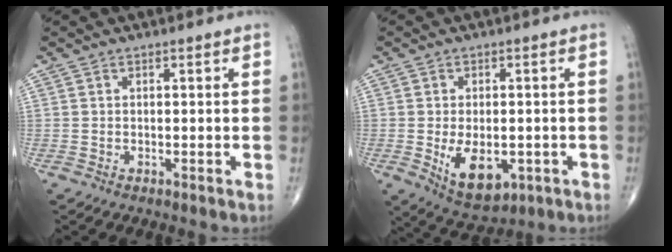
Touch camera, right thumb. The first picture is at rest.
{"total": 9.5, "force": [-2.4, 5.5, 7.4], "torque": [-0.102, -0.007, -0.021]}